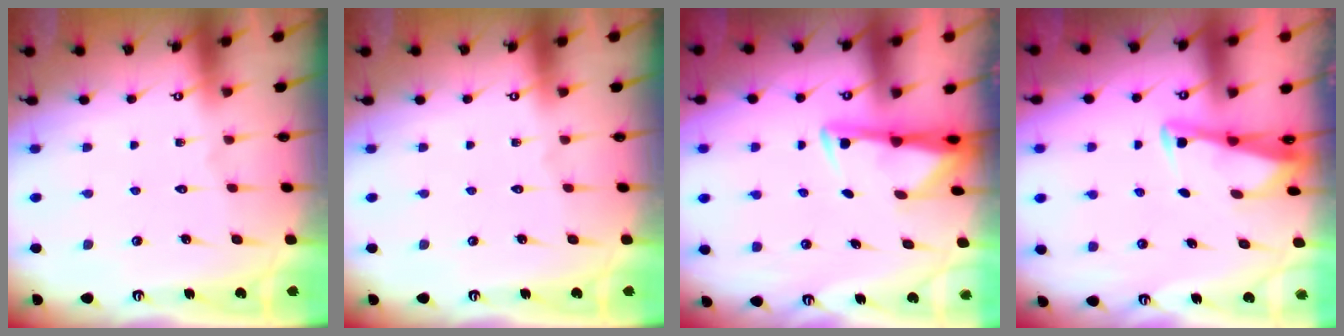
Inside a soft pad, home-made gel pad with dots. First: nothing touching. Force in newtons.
{"total": 0.0}
{"total": 2.8, "press": 2.7, "slide": 0.5}
{"total": 2.8, "press": 2.8, "slide": 0.3}